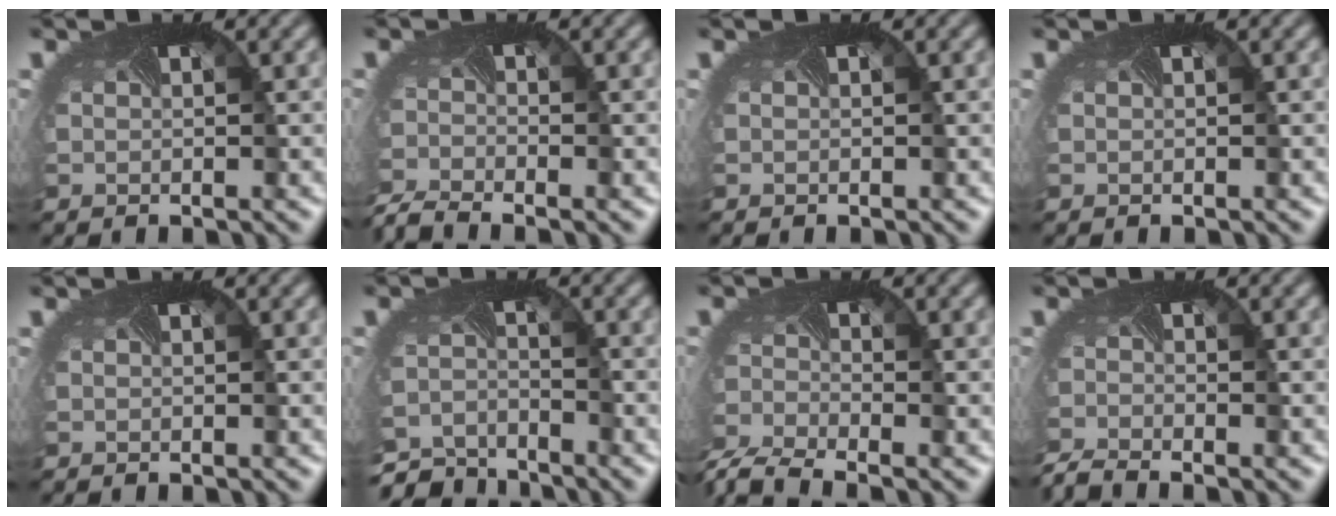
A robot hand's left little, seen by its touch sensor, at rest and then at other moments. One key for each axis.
{"total": 3.5, "fx": -3.4, "fy": 0.3, "fz": 1.0, "tx": -0.025, "ty": -0.025, "tz": -0.072}
{"total": 0.0}
{"total": 0.0}
{"total": 0.0}
{"total": 6.0, "fx": -5.8, "fy": 1.3, "fz": 0.4, "tx": -0.016, "ty": -0.029, "tz": -0.105}
{"total": 5.8, "fx": -5.0, "fy": 1.7, "fz": 2.5, "tx": -0.069, "ty": -0.042, "tz": -0.089}
{"total": 2.8, "fx": -2.8, "fy": 0.0, "fz": 0.4, "tx": -0.017, "ty": -0.021, "tz": -0.061}